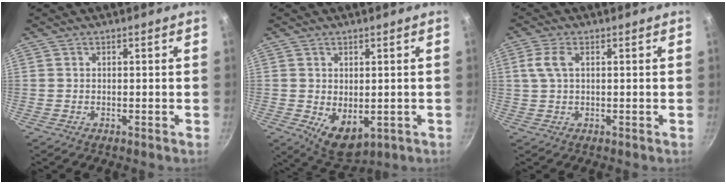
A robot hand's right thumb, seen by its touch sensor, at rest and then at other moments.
{"total": 7.8, "force": [-1.6, 4.6, 6.0], "torque": [-0.082, -0.011, -0.003]}
{"total": 3.9, "force": [1.0, 2.0, 3.2], "torque": [-0.086, 0.013, 0.019]}